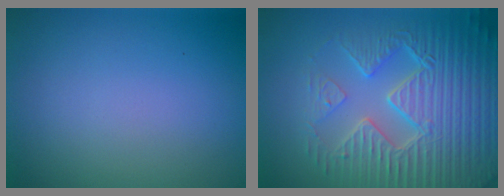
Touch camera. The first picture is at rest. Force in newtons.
{"total": 8.9, "press": 6.4, "slide": 6.1}